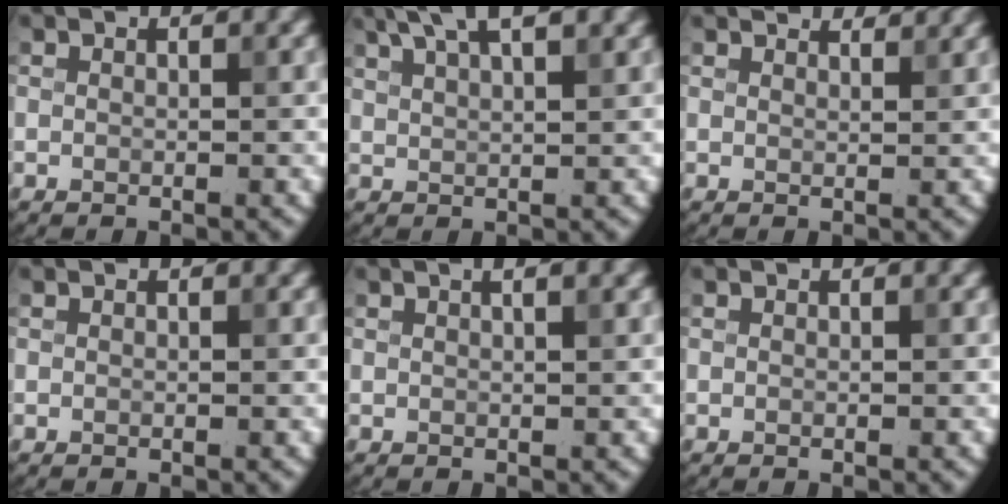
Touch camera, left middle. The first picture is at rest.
{"total": 5.4, "force": [3.9, 1.2, 3.5], "torque": [-0.069, 0.019, 0.071]}
{"total": 2.6, "force": [2.5, 0.3, 0.5], "torque": [-0.018, 0.009, 0.033]}
{"total": 0.0}
{"total": 1.5, "force": [1.0, 0.1, 1.1], "torque": [-0.016, 0.005, 0.020]}
{"total": 0.0}